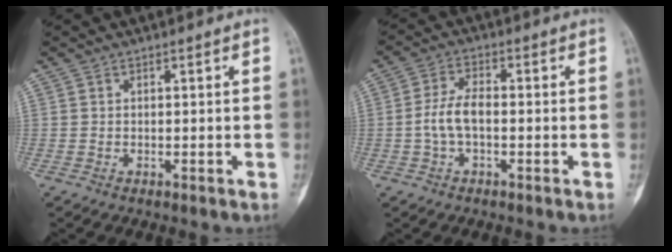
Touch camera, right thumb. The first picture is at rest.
{"total": 5.5, "force": [-1.0, 2.7, 4.7], "torque": [-0.097, 0.020, -0.024]}